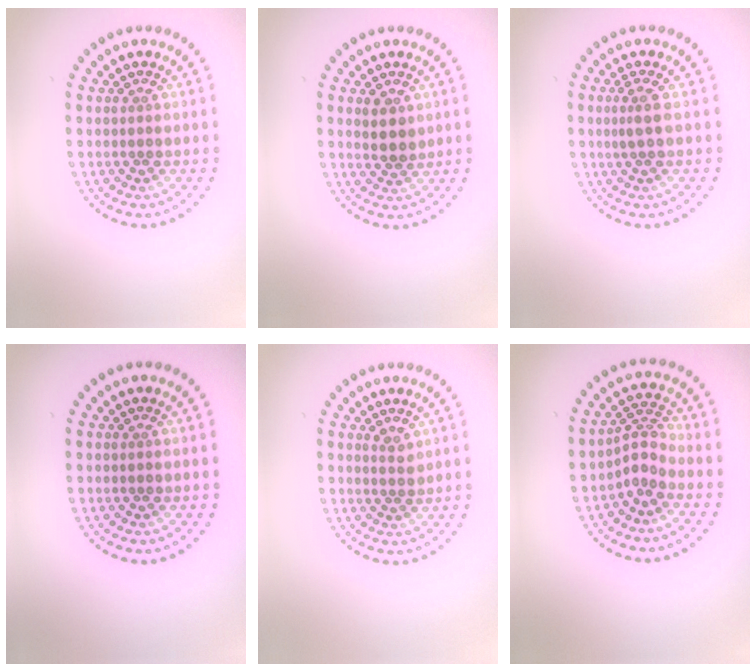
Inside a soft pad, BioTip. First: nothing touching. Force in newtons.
{"total": 2.2, "press": 2.0, "slide": 0.9}
{"total": 1.6, "press": 1.4, "slide": 0.8}
{"total": 0.0}
{"total": 1.2, "press": 0.9, "slide": 0.8}
{"total": 2.3, "press": 1.5, "slide": 1.7}